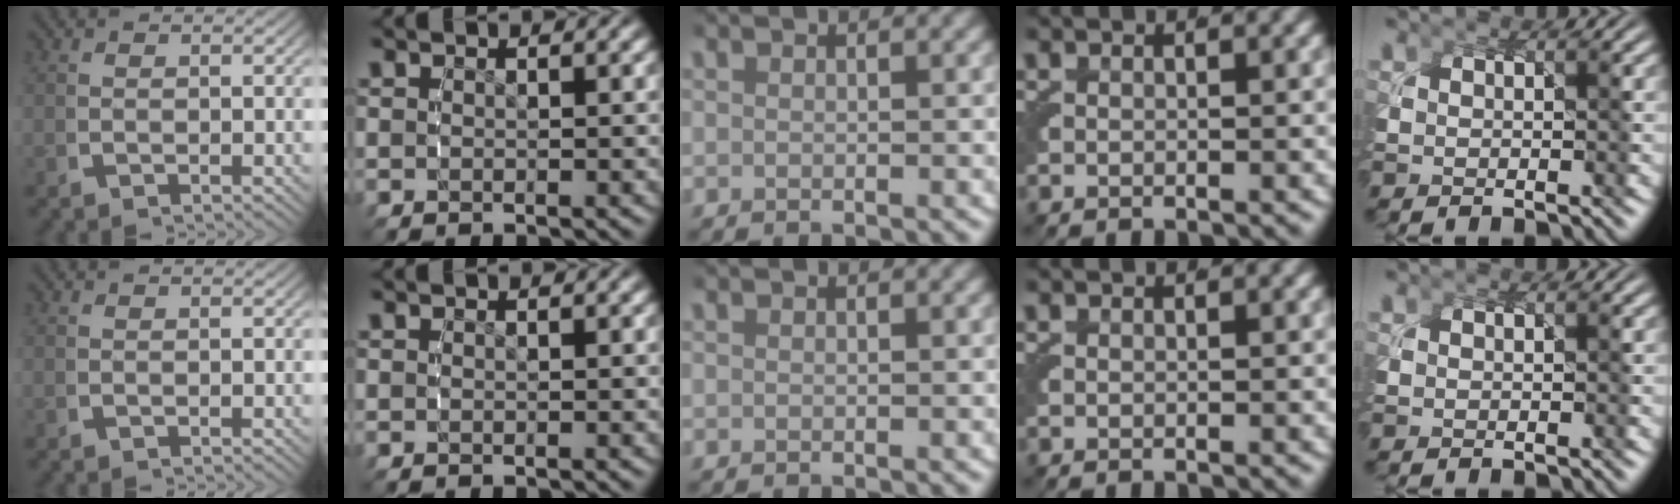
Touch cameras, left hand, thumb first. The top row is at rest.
{}